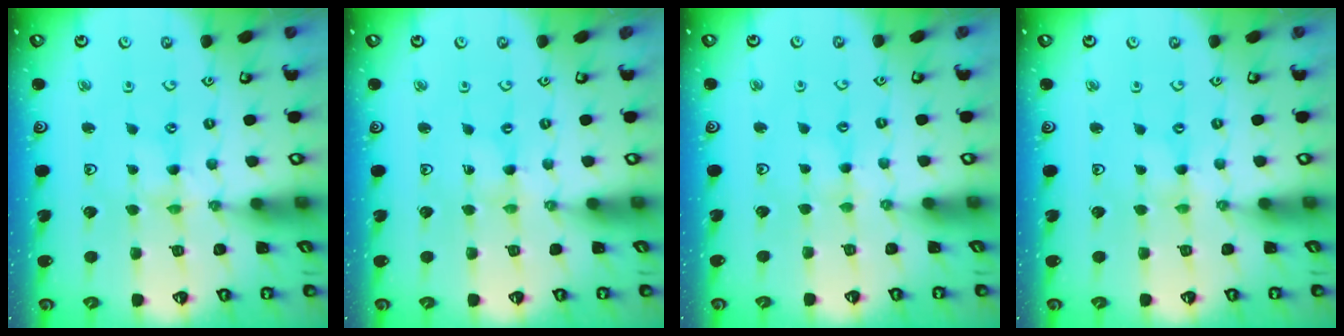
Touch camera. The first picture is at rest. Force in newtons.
{"total": 0.0}
{"total": 1.6, "press": 1.5, "slide": 0.3}
{"total": 0.0}